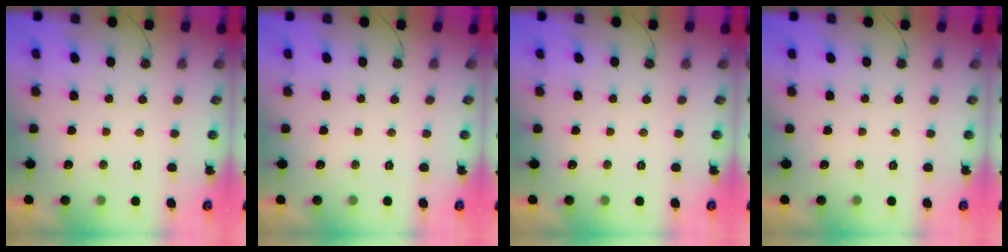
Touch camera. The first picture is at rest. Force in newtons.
{"total": 0.0}
{"total": 0.0}
{"total": 0.0}